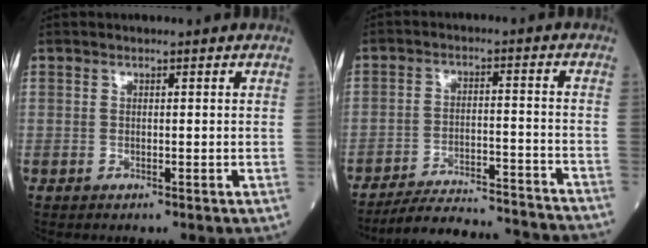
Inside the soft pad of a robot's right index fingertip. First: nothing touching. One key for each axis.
{"total": 17.9, "fx": -17.0, "fy": 1.1, "fz": 5.2, "tx": -0.080, "ty": -0.008, "tz": -0.238}